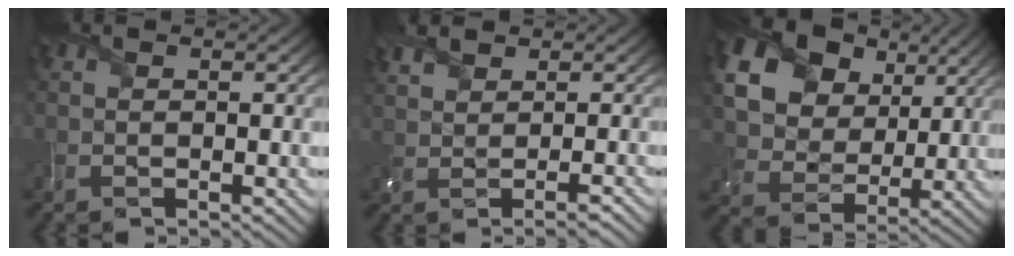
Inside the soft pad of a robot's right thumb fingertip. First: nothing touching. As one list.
[{"total": 3.4, "force": [1.6, 1.0, 2.9], "torque": [-0.057, 0.012, 0.032]}, {"total": 19.6, "force": [9.3, 14.6, 9.2], "torque": [-0.259, 0.028, 0.215]}]